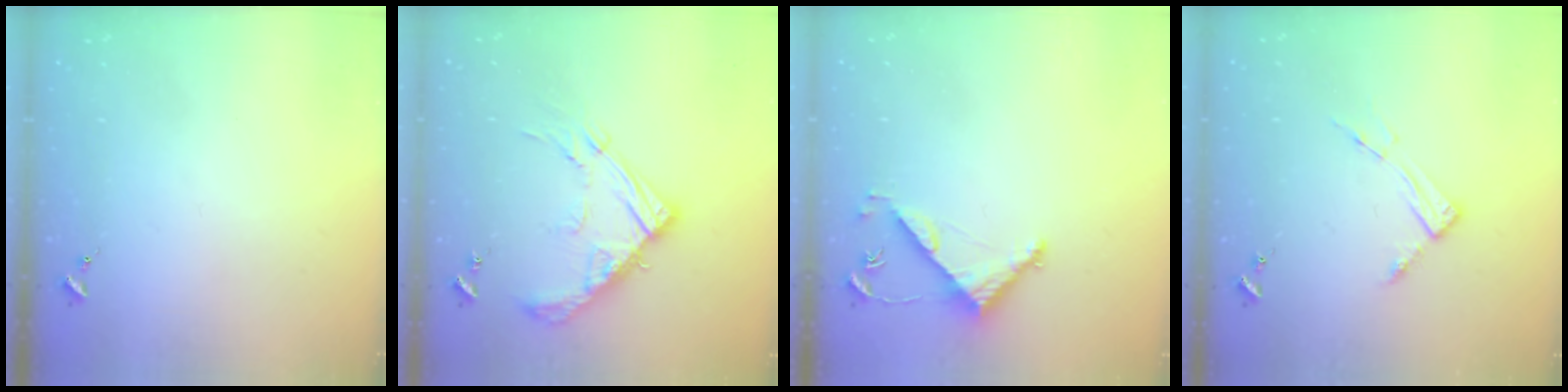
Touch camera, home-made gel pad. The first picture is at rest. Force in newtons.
{"total": 16.8, "press": 16.7, "slide": 1.7}
{"total": 4.8, "press": 4.8, "slide": 0.3}
{"total": 6.2, "press": 6.2, "slide": 0.4}